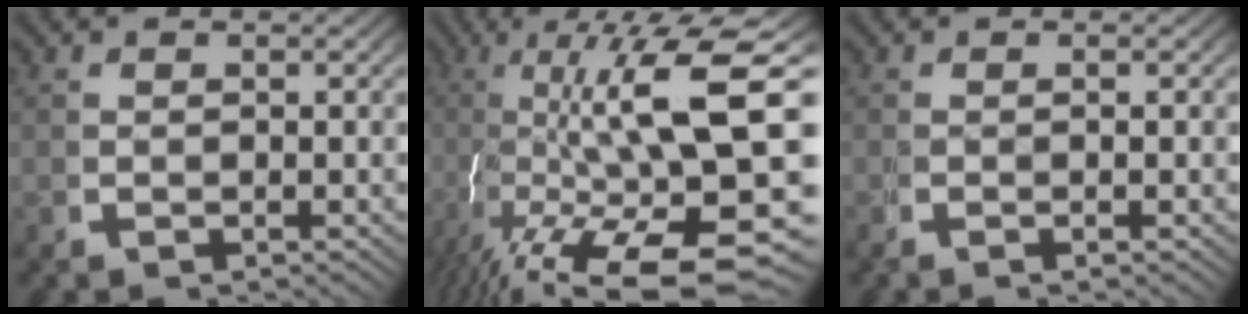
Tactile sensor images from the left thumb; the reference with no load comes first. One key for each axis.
{"total": 17.2, "fx": -2.1, "fy": 8.5, "fz": 14.8, "tx": -0.276, "ty": -0.070, "tz": 0.016}
{"total": 1.2, "fx": 0.1, "fy": -0.2, "fz": 1.2, "tx": -0.025, "ty": 0.005, "tz": -0.004}